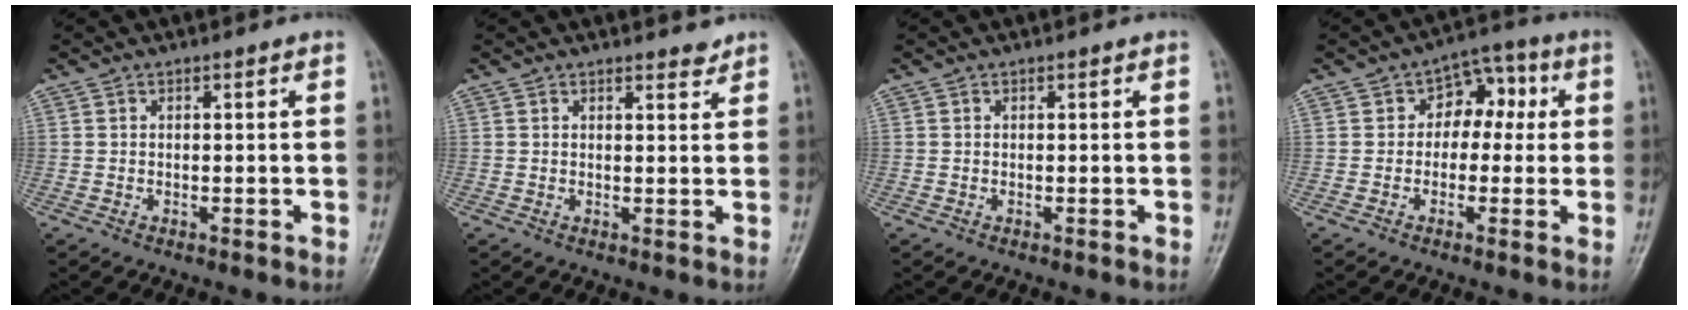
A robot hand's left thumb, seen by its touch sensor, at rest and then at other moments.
{"total": 1.8, "force": [1.7, 0.5, 0.4], "torque": [0.006, -0.015, 0.021]}
{"total": 0.0}
{"total": 7.5, "force": [0.9, 5.6, 4.9], "torque": [-0.019, 0.024, 0.000]}